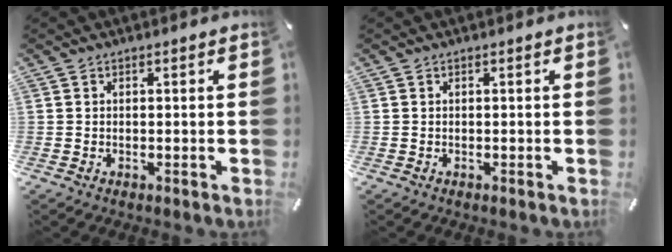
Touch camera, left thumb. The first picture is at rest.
{"total": 0.0}